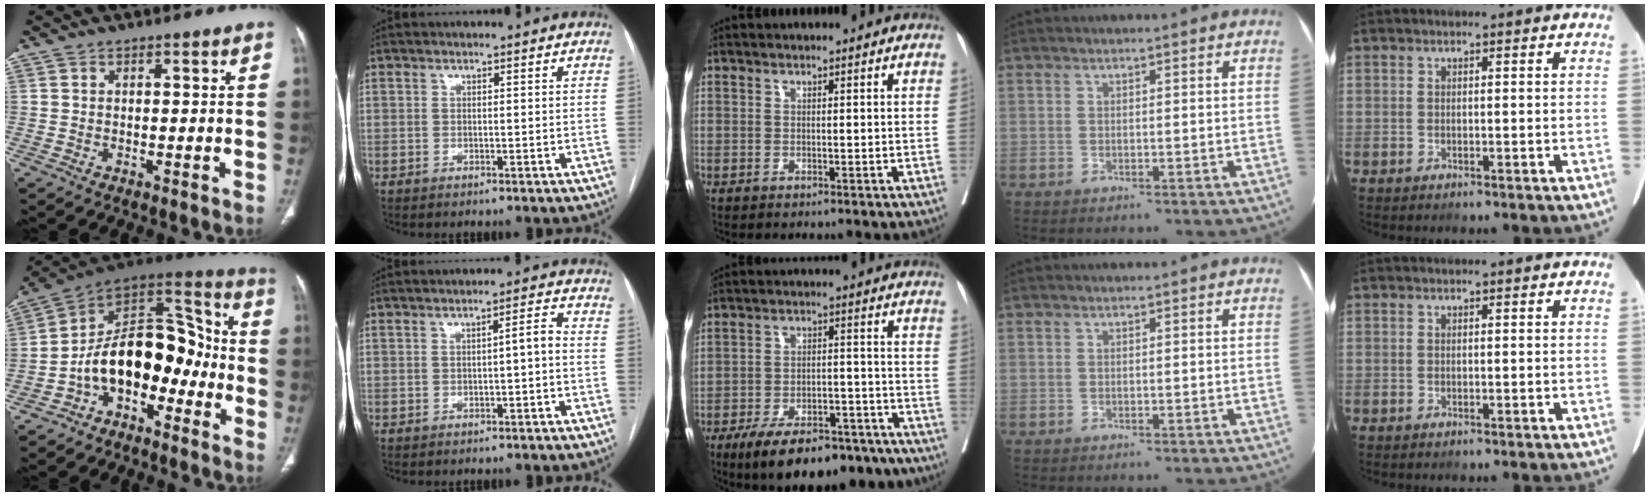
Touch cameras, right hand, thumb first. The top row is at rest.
{"thumb": {"total": 16.4, "force": [-5.8, 10.2, 11.4], "torque": [-0.150, 0.101, -0.106]}, "index": {"total": 2.4, "force": [-0.5, 0.2, 2.3], "torque": [-0.031, 0.008, -0.007]}, "middle": {"total": 16.3, "force": [-12.2, 5.9, 9.0], "torque": [-0.115, 0.011, -0.185]}}